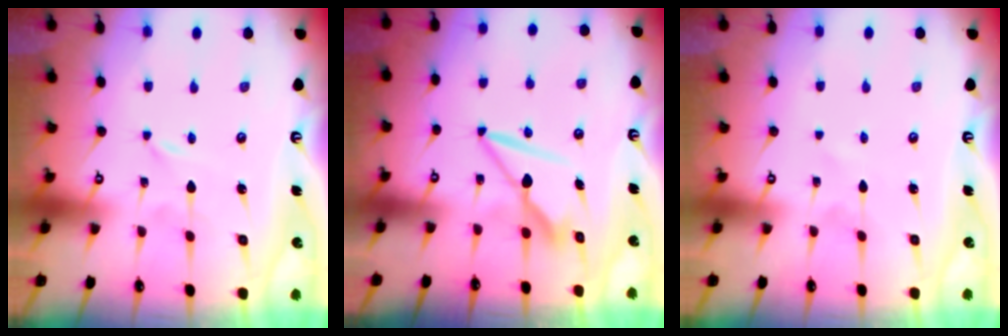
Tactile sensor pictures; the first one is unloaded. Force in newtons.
{"total": 7.7, "press": 7.7, "slide": 0.3}
{"total": 0.0}